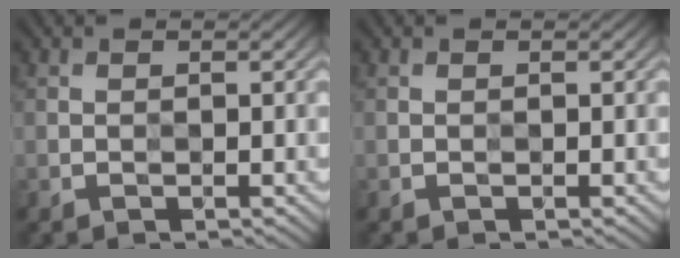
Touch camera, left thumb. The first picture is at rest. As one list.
[{"total": 0.0}]